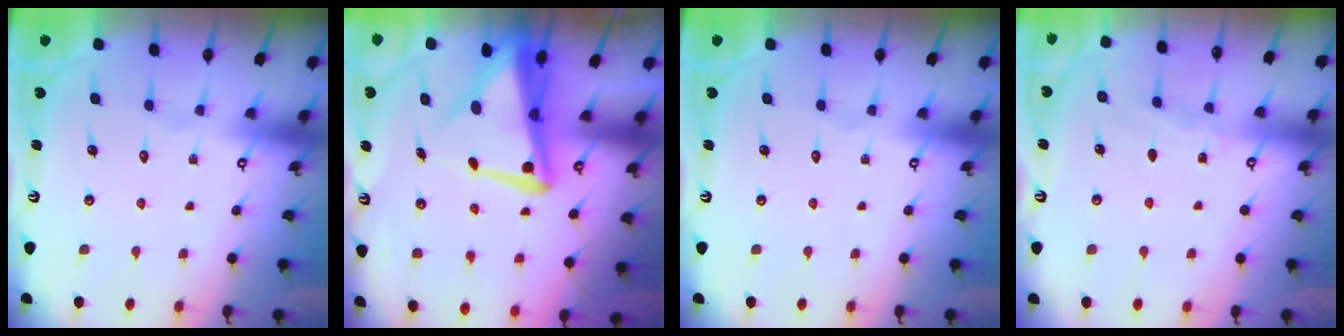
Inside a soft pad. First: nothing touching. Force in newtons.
{"total": 7.9, "press": 7.7, "slide": 1.5}
{"total": 0.0}
{"total": 4.7, "press": 4.6, "slide": 0.6}